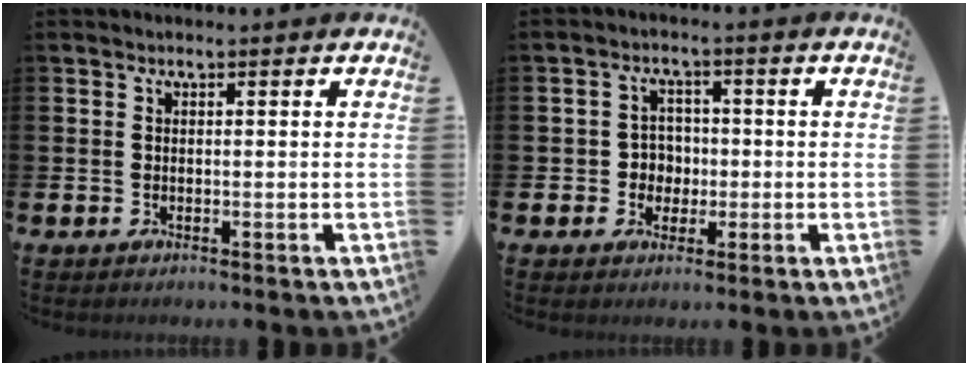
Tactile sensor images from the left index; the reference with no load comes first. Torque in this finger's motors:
{"motor_torque": [0.33, 0.04, 0.09, 0.03]}